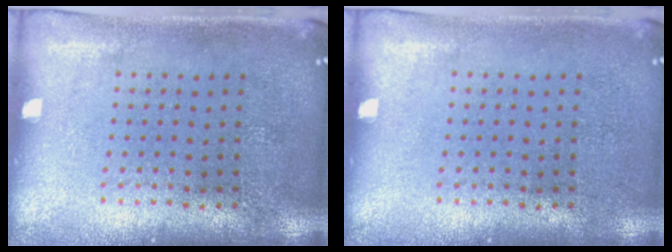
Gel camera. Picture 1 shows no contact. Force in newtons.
{"total": 0.0}